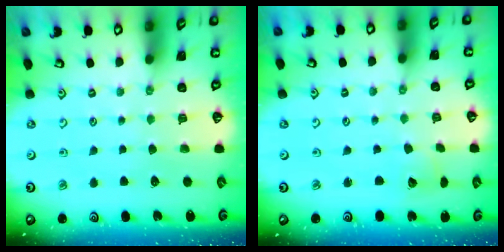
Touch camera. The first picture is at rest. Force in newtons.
{"total": 2.6, "press": 2.6, "slide": 0.4}